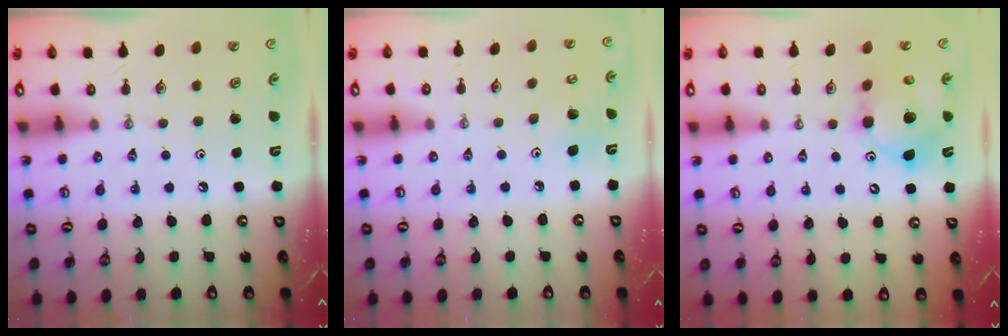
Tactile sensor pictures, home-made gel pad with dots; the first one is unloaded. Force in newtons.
{"total": 7.3, "press": 7.0, "slide": 2.0}
{"total": 12.9, "press": 12.6, "slide": 2.9}